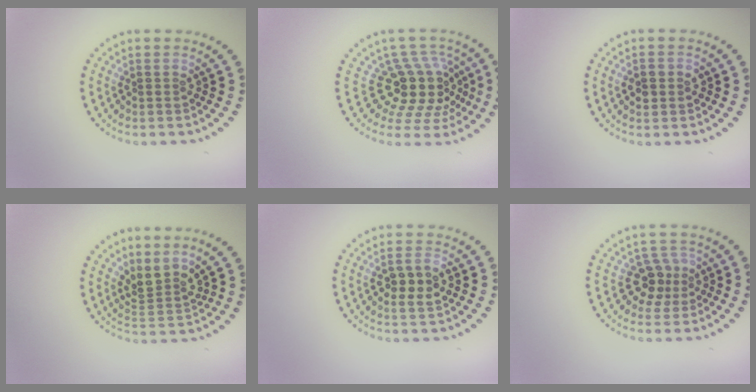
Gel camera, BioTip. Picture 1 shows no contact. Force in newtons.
{"total": 4.9, "press": 3.7, "slide": 3.2}
{"total": 1.4, "press": 1.4, "slide": 0.1}
{"total": 2.5, "press": 1.8, "slide": 1.7}
{"total": 3.0, "press": 2.9, "slide": 0.4}
{"total": 2.9, "press": 2.6, "slide": 1.3}